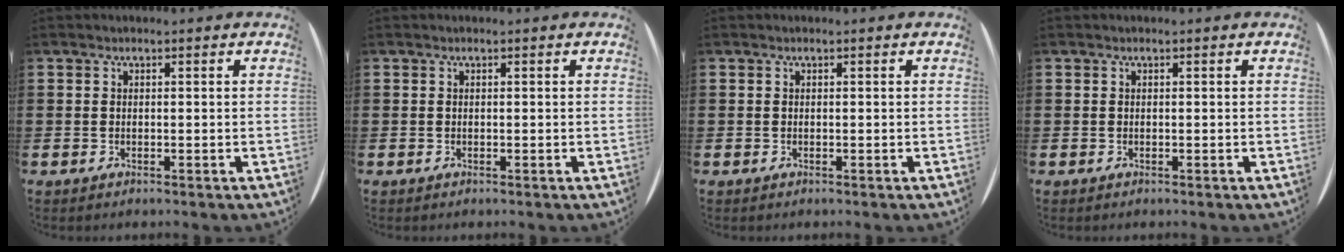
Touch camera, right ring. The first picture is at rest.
{"total": 0.0}
{"total": 0.0}
{"total": 0.0}